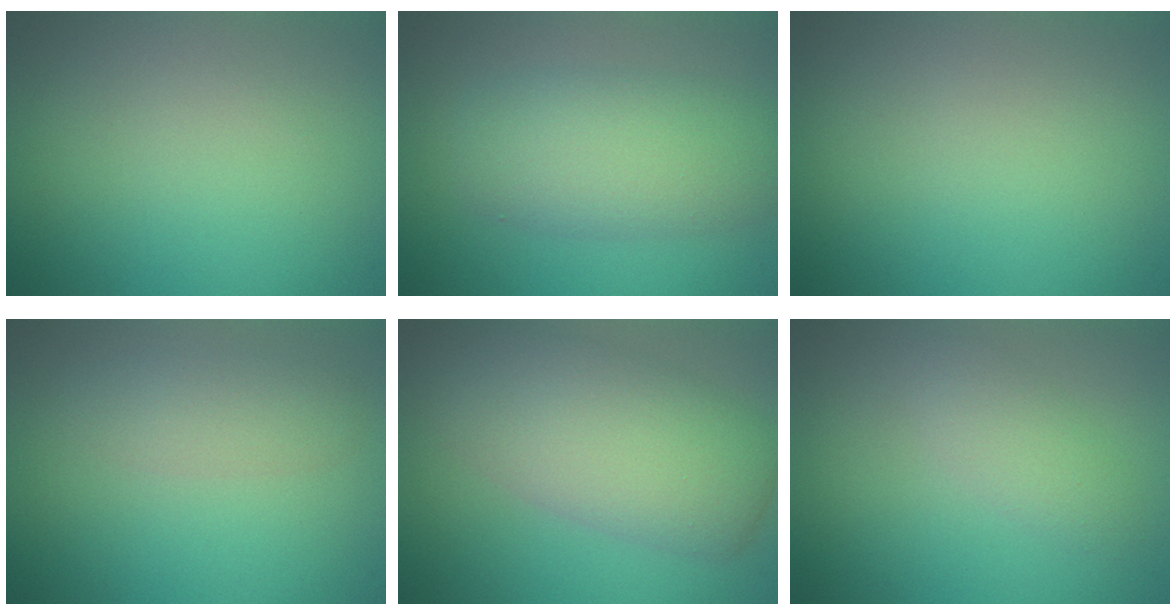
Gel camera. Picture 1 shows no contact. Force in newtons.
{"total": 5.7, "press": 5.7, "slide": 0.1}
{"total": 0.0}
{"total": 2.1, "press": 2.1, "slide": 0.2}
{"total": 7.2, "press": 7.2, "slide": 0.6}
{"total": 2.0, "press": 2.0, "slide": 0.2}